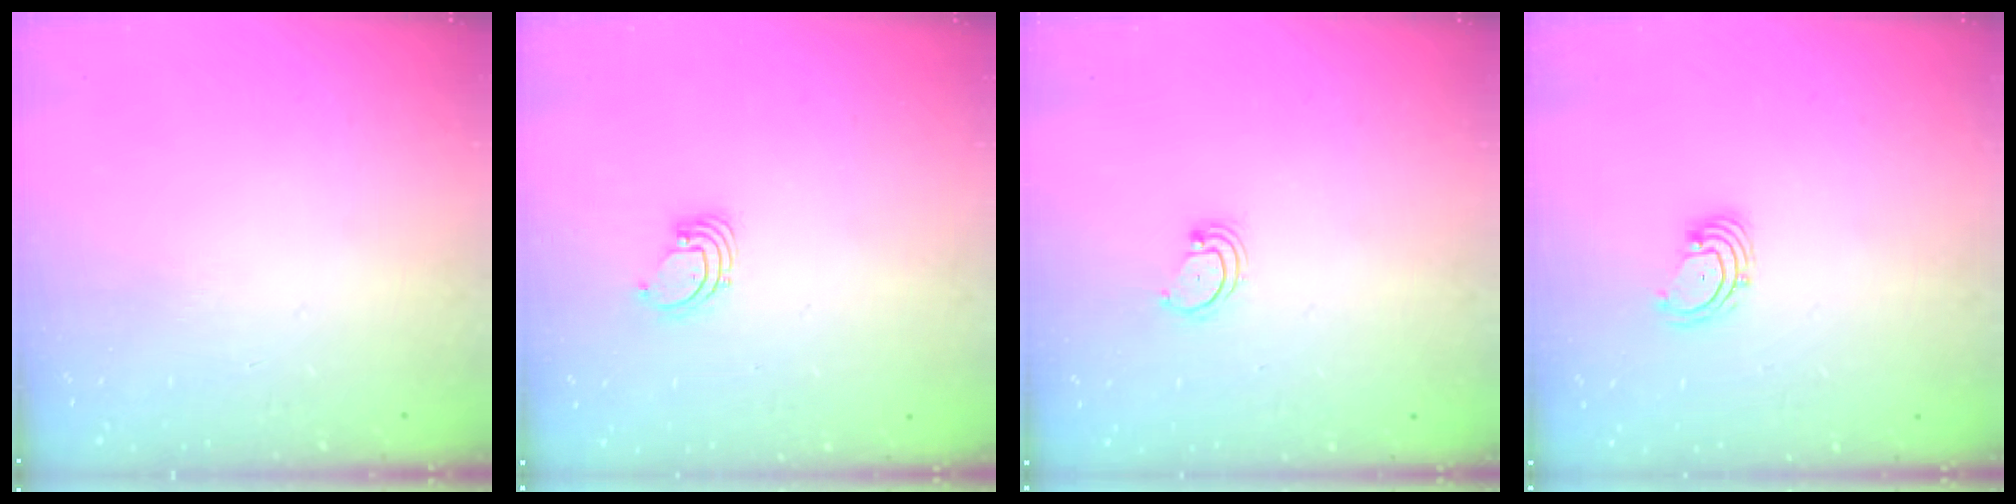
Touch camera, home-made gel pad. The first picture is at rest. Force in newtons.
{"total": 1.4, "press": 1.4, "slide": 0.1}
{"total": 2.9, "press": 2.9, "slide": 0.3}
{"total": 2.7, "press": 2.7, "slide": 0.6}